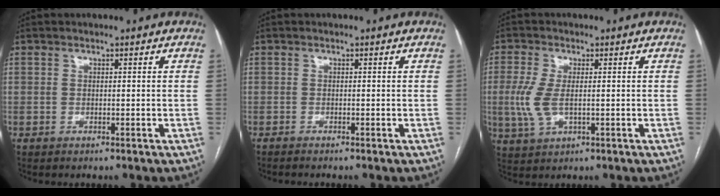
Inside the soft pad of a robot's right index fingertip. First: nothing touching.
{"total": 1.4, "force": [-1.3, -0.1, 0.6], "torque": [-0.006, 0.000, -0.017]}
{"total": 5.5, "force": [-0.3, 2.3, 5.0], "torque": [-0.132, -0.010, -0.004]}